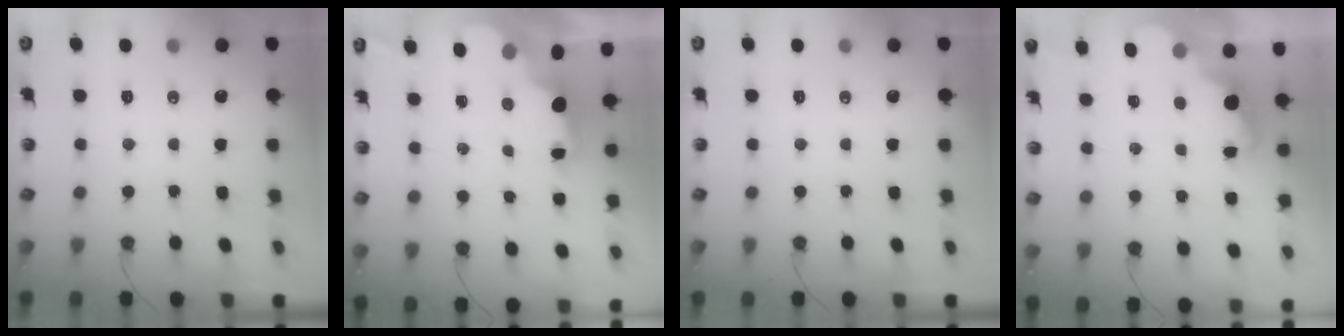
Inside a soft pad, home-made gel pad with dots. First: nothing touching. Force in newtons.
{"total": 2.1, "press": 1.9, "slide": 0.8}
{"total": 0.0}
{"total": 2.3, "press": 2.3, "slide": 0.5}